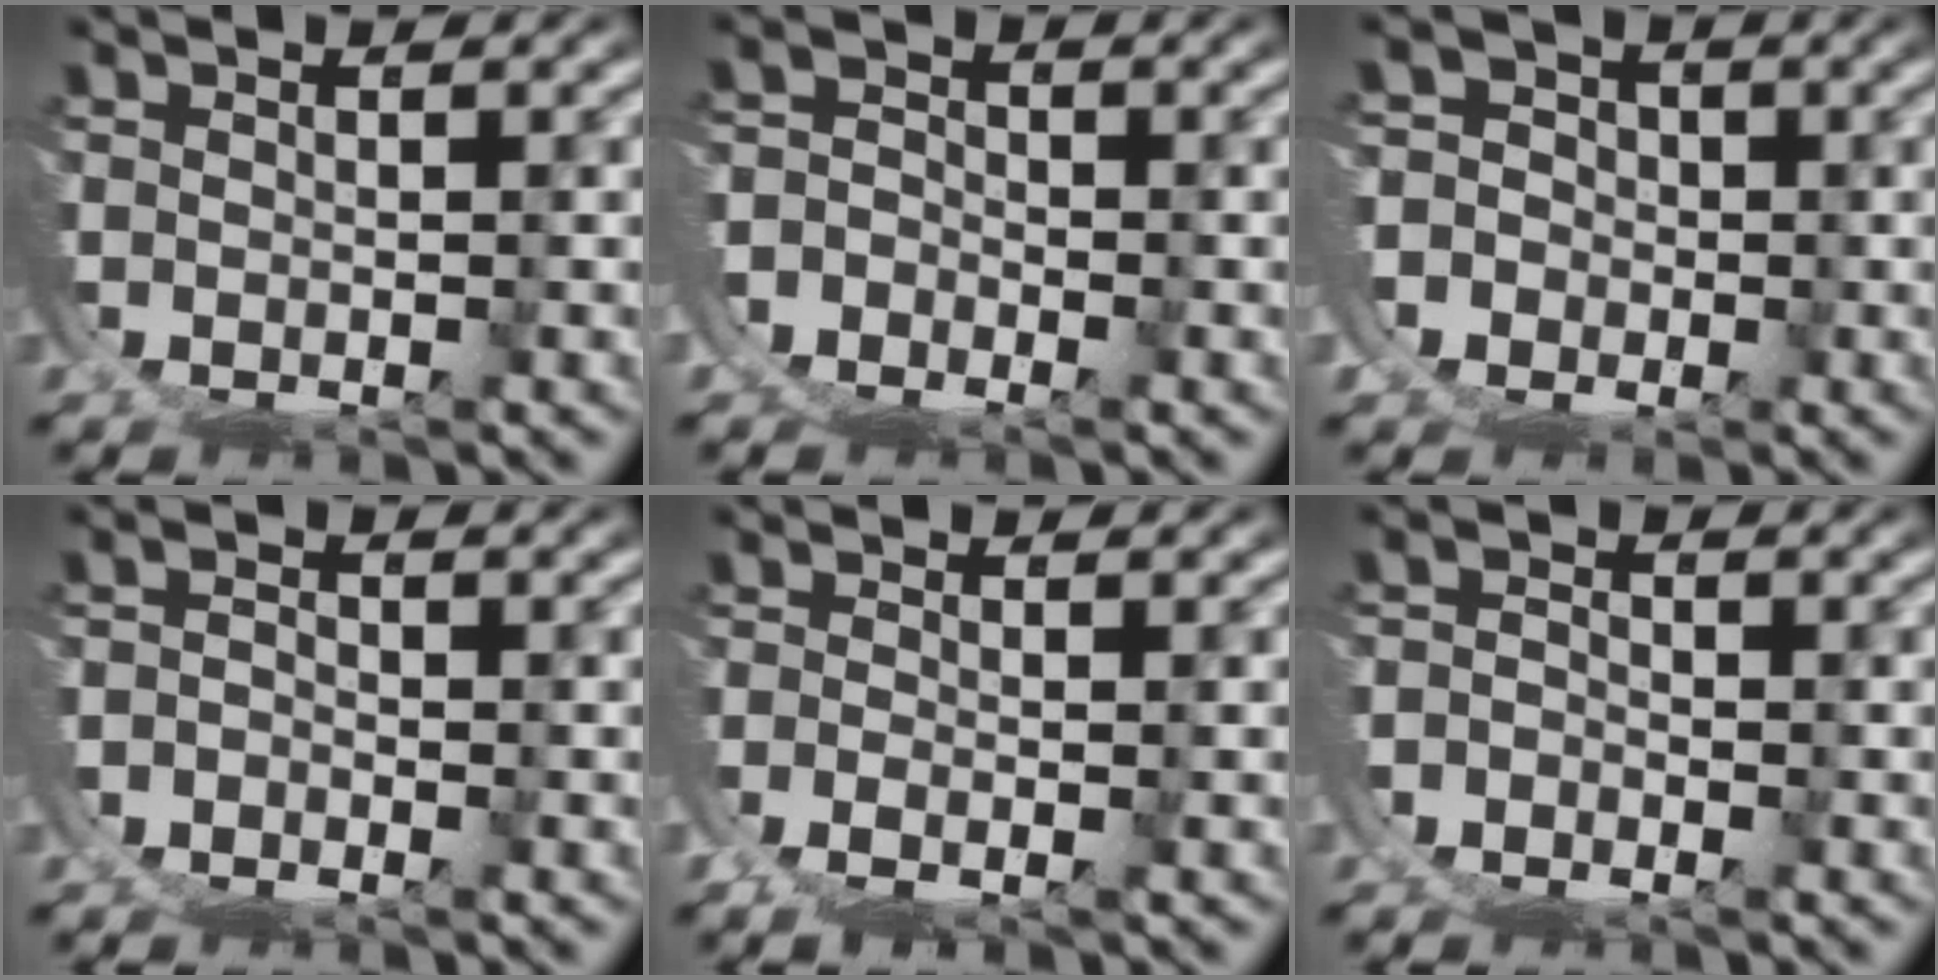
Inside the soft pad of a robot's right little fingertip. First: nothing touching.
{"total": 5.5, "force": [-3.2, 4.6, 0.2], "torque": [-0.027, -0.024, -0.057]}
{"total": 4.4, "force": [0.0, 4.4, 0.1], "torque": [-0.015, -0.016, -0.006]}
{"total": 4.1, "force": [-2.8, 3.0, 0.7], "torque": [-0.018, -0.020, -0.044]}
{"total": 1.6, "force": [-0.6, -1.2, 1.0], "torque": [-0.021, -0.008, -0.005]}
{"total": 4.5, "force": [-3.1, 3.3, 0.5], "torque": [-0.019, -0.023, -0.050]}